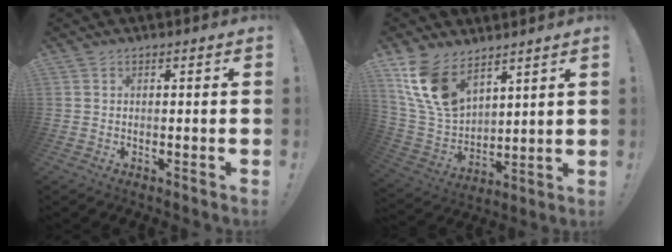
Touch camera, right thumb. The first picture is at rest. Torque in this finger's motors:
{"motor_torque": [1.07, 2.74, 0.42, 0.08, 0.10]}